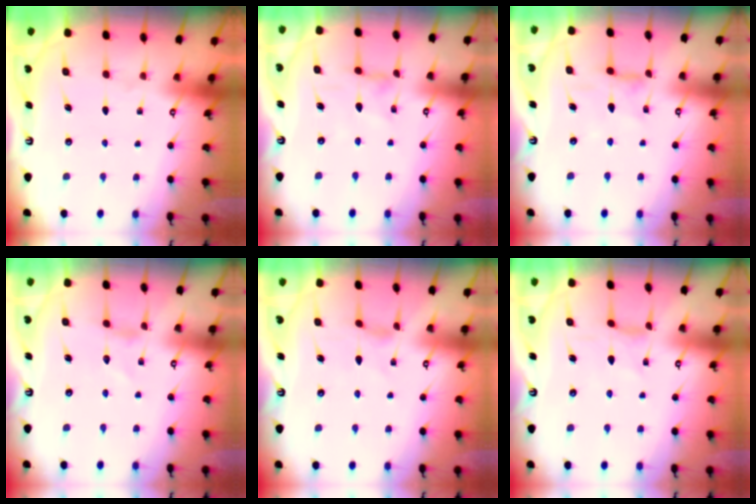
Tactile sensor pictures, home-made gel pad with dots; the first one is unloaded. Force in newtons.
{"total": 0.0}
{"total": 2.9, "press": 2.9, "slide": 0.4}
{"total": 0.0}
{"total": 0.8, "press": 0.8, "slide": 0.2}
{"total": 1.2, "press": 1.2, "slide": 0.0}